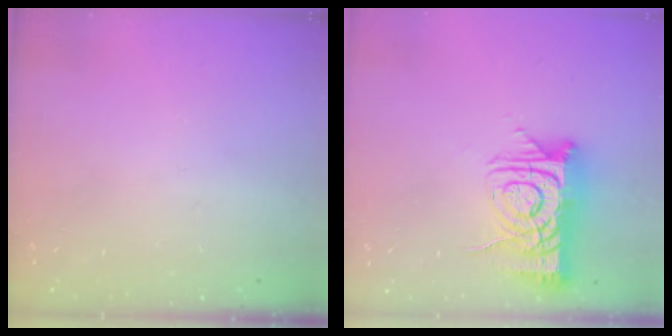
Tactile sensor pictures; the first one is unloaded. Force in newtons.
{"total": 12.8, "press": 12.8, "slide": 0.8}